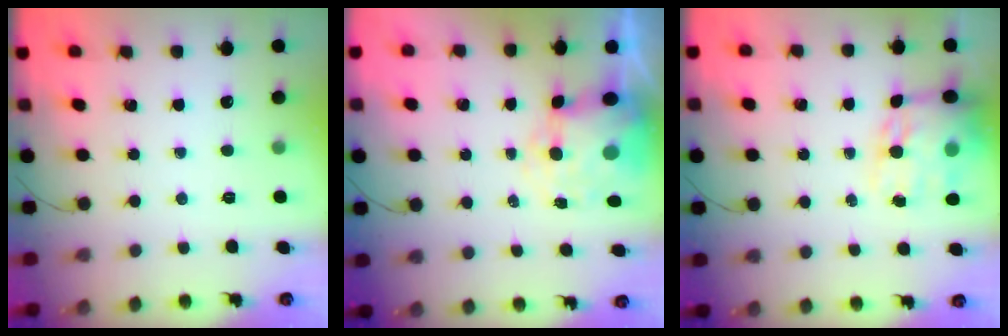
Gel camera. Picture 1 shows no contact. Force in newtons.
{"total": 8.8, "press": 8.6, "slide": 2.0}
{"total": 14.4, "press": 13.9, "slide": 3.8}